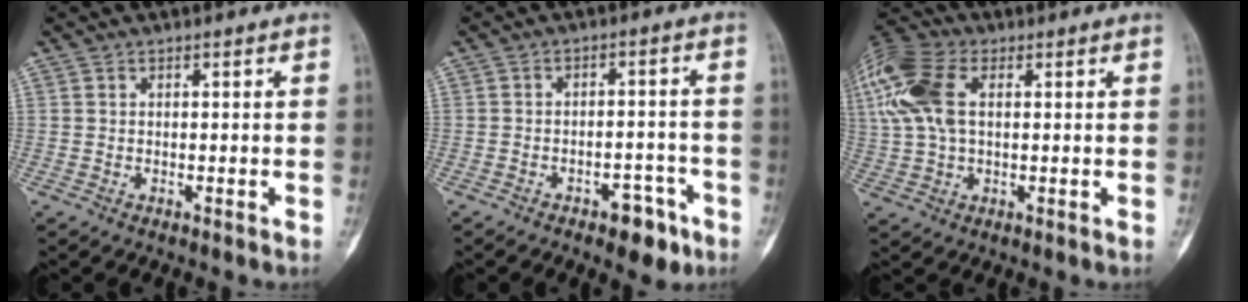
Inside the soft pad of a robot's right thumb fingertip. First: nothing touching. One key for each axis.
{"total": 7.0, "fx": -4.1, "fy": 3.6, "fz": 4.4, "tx": -0.039, "ty": 0.032, "tz": -0.050}
{"total": 15.8, "fx": 3.9, "fy": 9.4, "fz": 12.1, "tx": -0.297, "ty": 0.017, "tz": 0.070}